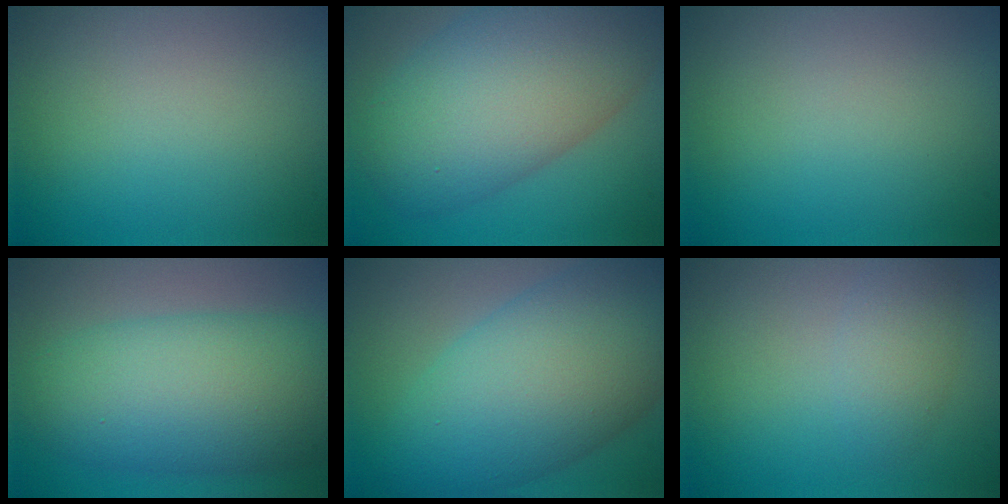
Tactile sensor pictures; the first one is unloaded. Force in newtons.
{"total": 11.8, "press": 11.8, "slide": 0.5}
{"total": 0.0}
{"total": 10.2, "press": 10.2, "slide": 0.1}
{"total": 11.8, "press": 11.8, "slide": 0.6}
{"total": 2.4, "press": 2.4, "slide": 0.1}